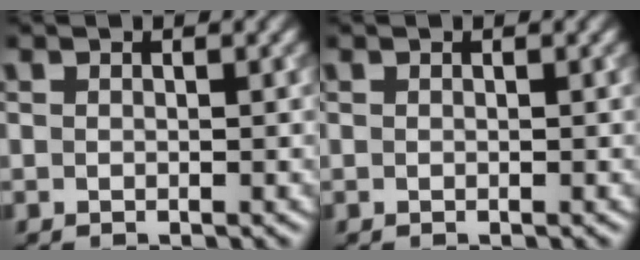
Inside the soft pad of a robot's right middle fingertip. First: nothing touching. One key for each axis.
{"total": 0.0}